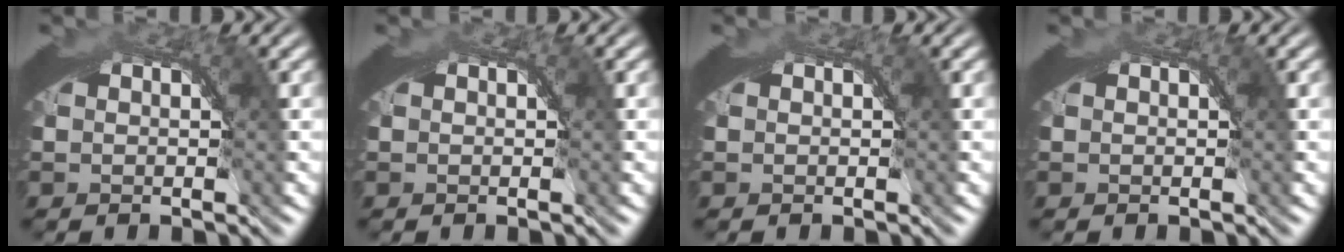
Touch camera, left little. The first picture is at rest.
{"total": 0.0}
{"total": 0.0}
{"total": 0.0}